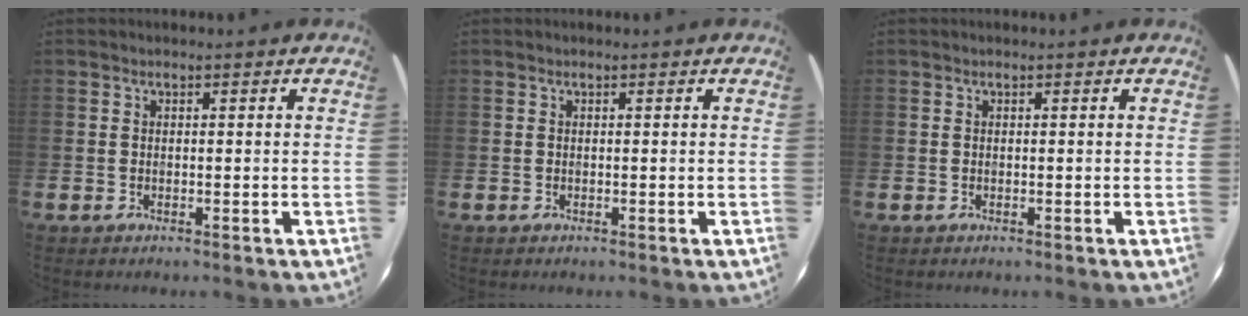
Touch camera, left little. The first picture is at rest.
{"total": 0.0}
{"total": 0.0}